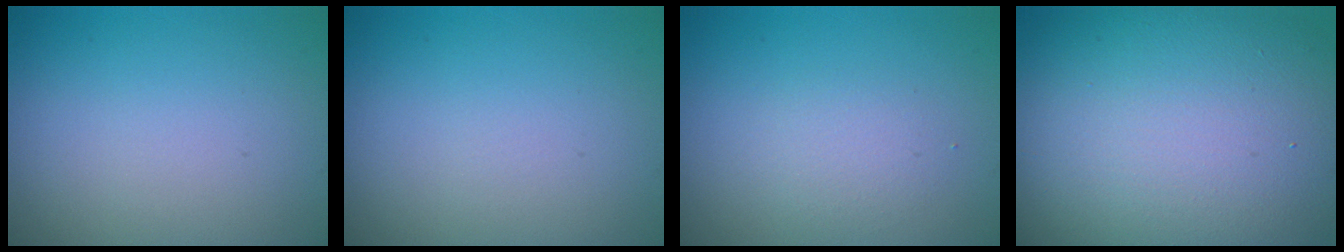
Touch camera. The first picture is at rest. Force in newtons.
{"total": 0.0}
{"total": 1.7, "press": 1.7, "slide": 0.1}
{"total": 18.0, "press": 18.0, "slide": 0.9}